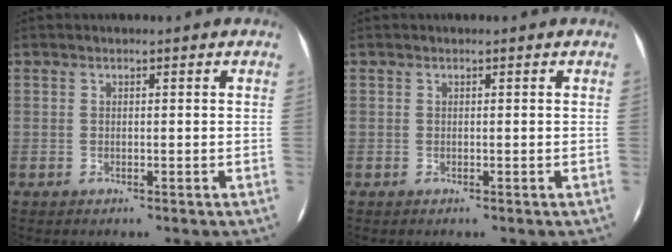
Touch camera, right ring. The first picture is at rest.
{"total": 0.0}